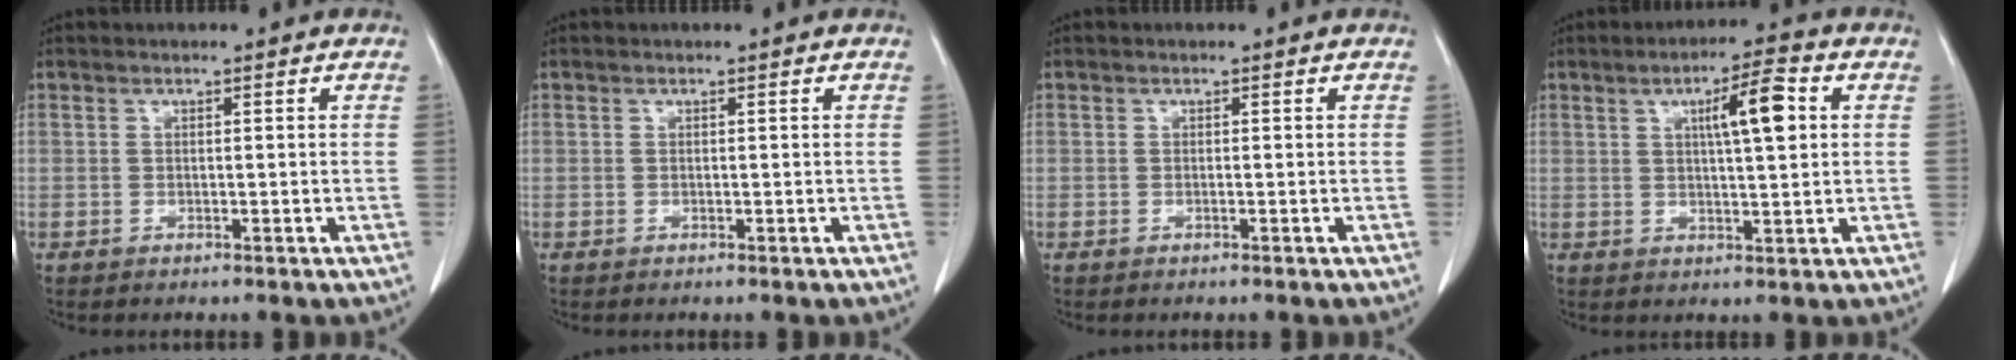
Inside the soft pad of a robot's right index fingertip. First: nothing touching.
{"total": 0.0}
{"total": 0.0}
{"total": 7.8, "force": [2.2, 1.1, 7.4], "torque": [-0.119, 0.010, 0.035]}